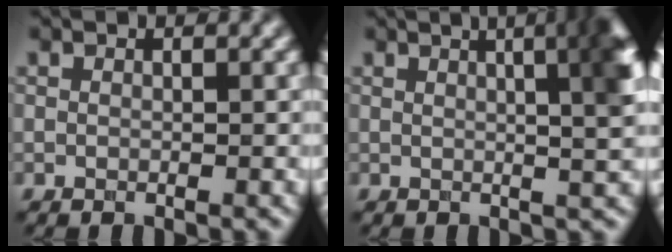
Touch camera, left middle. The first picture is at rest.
{"total": 9.3, "force": [2.5, 3.8, 8.1], "torque": [-0.035, 0.047, 0.008]}